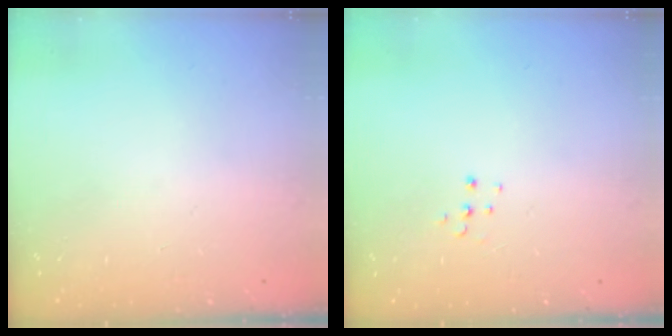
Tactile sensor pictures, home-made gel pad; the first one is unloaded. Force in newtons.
{"total": 4.7, "press": 4.7, "slide": 0.4}